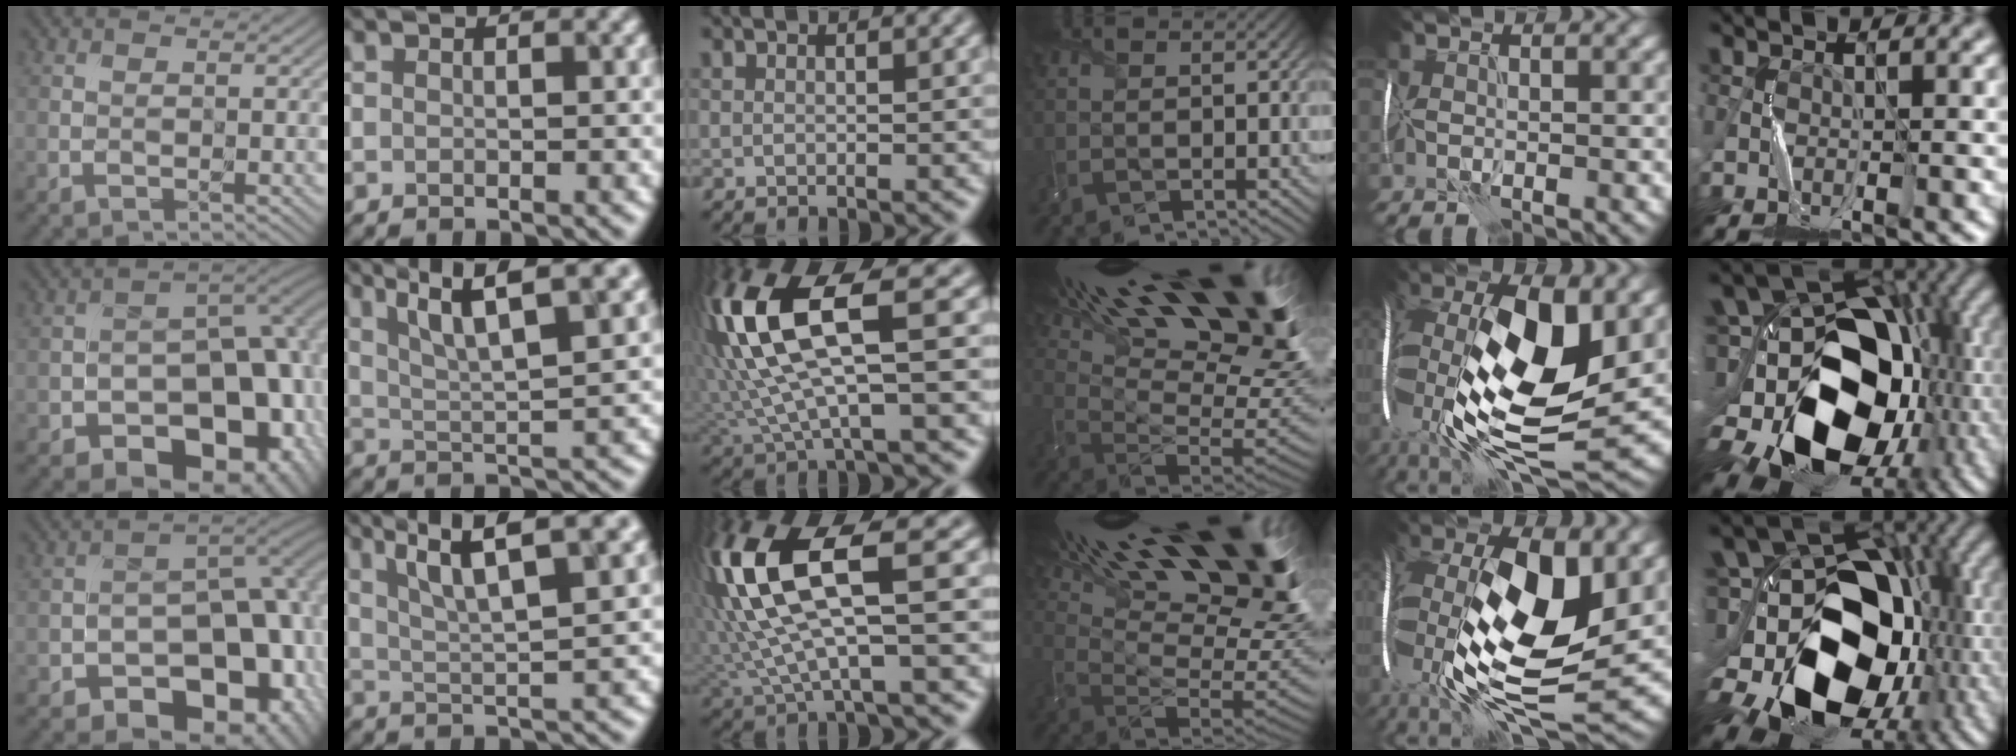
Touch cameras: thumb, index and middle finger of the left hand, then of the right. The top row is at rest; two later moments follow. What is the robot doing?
{"motion": "wrap", "object": "ribbon"}